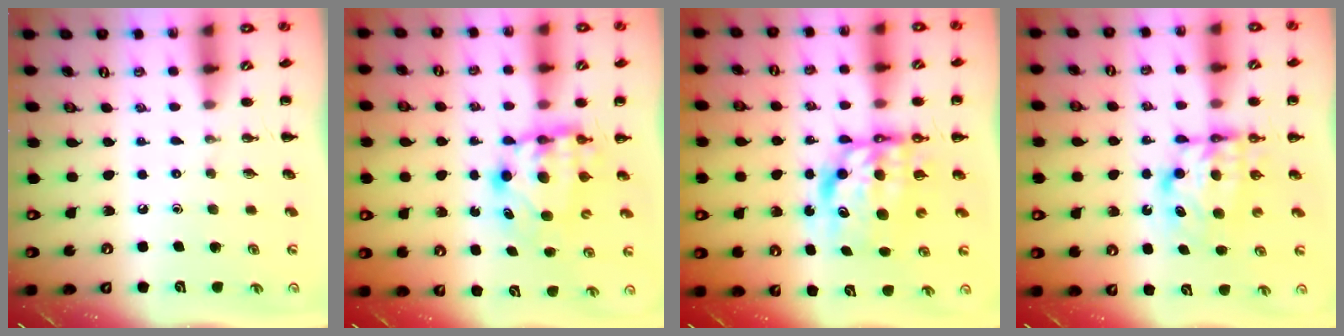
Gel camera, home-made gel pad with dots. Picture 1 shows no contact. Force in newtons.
{"total": 6.6, "press": 6.5, "slide": 1.2}
{"total": 9.6, "press": 9.3, "slide": 2.6}
{"total": 6.7, "press": 6.6, "slide": 0.6}